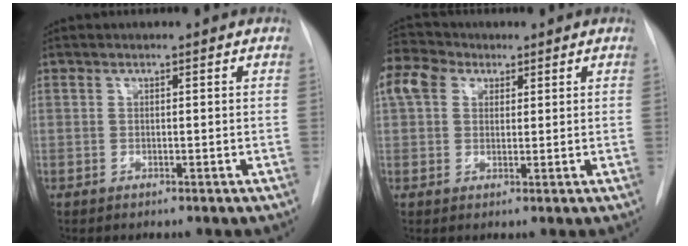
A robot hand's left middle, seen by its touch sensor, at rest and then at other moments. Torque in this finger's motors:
{"motor_torque": [0.37, -0.34, 0.55, 0.14]}